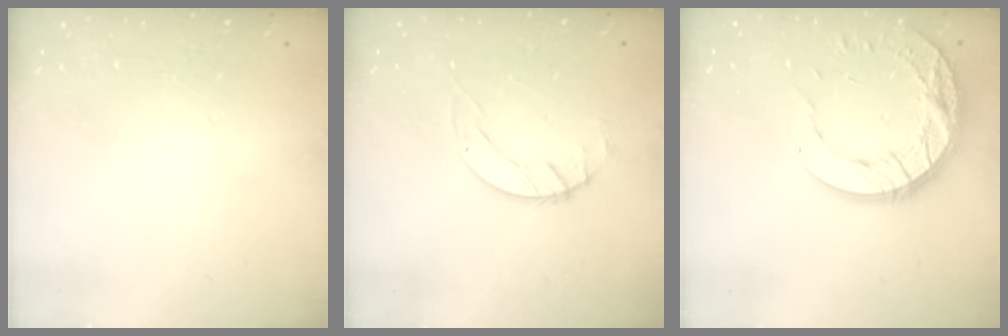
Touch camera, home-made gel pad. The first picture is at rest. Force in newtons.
{"total": 1.4, "press": 1.4, "slide": 0.2}
{"total": 14.8, "press": 14.7, "slide": 1.1}